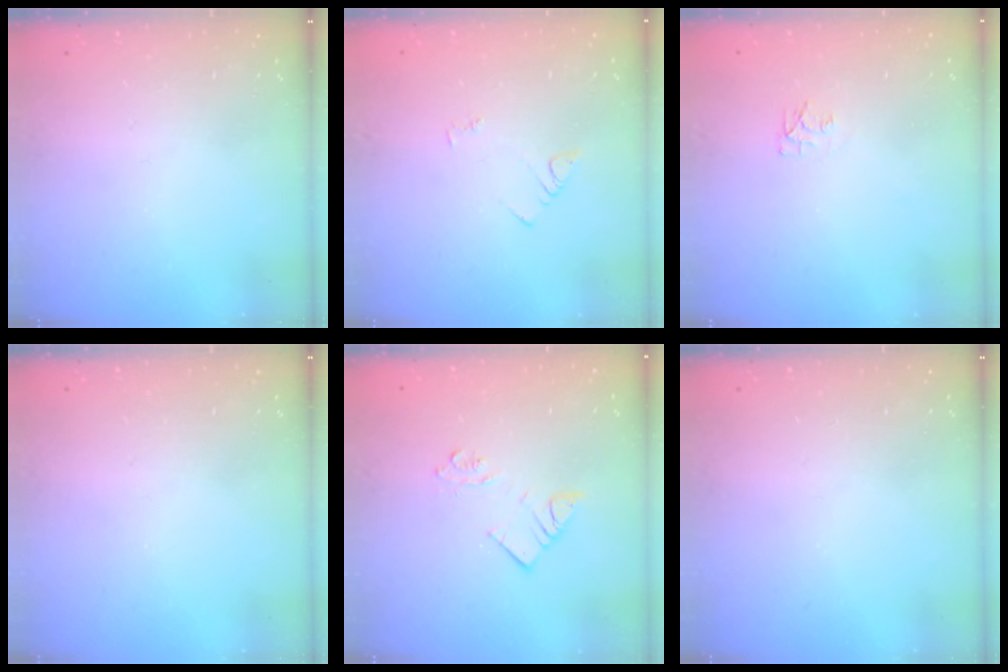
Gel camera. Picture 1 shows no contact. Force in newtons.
{"total": 3.3, "press": 3.2, "slide": 0.4}
{"total": 5.0, "press": 5.0, "slide": 0.5}
{"total": 0.0}
{"total": 4.3, "press": 4.3, "slide": 0.3}
{"total": 0.0}